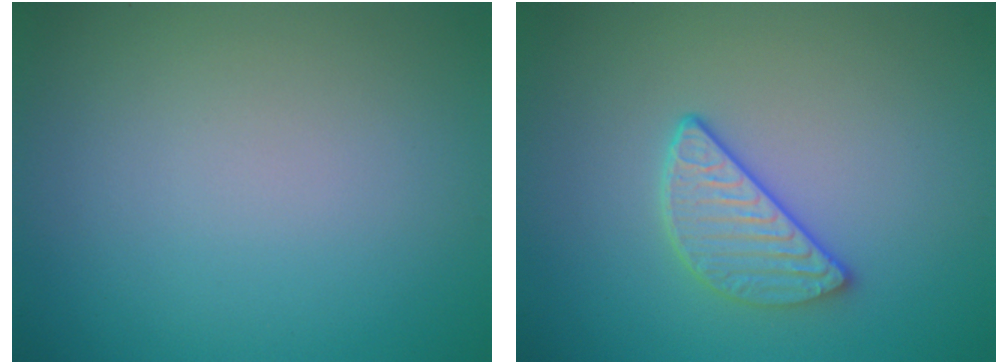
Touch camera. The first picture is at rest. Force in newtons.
{"total": 3.0, "press": 2.6, "slide": 1.5}